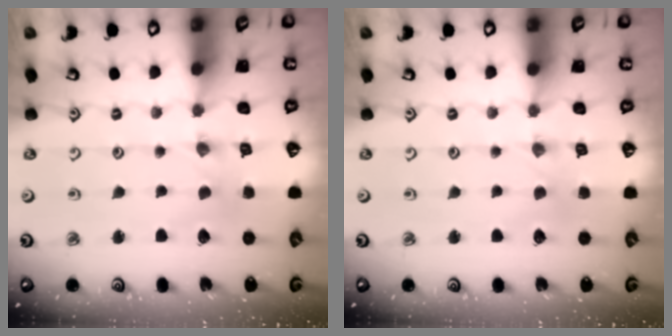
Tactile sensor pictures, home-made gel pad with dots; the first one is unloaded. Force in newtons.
{"total": 1.8, "press": 1.7, "slide": 0.4}